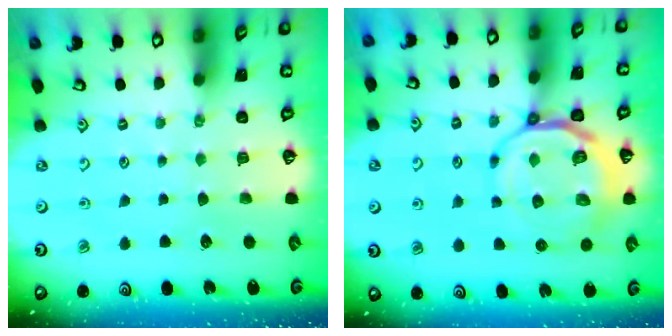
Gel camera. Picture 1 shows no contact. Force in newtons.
{"total": 11.2, "press": 10.9, "slide": 2.3}